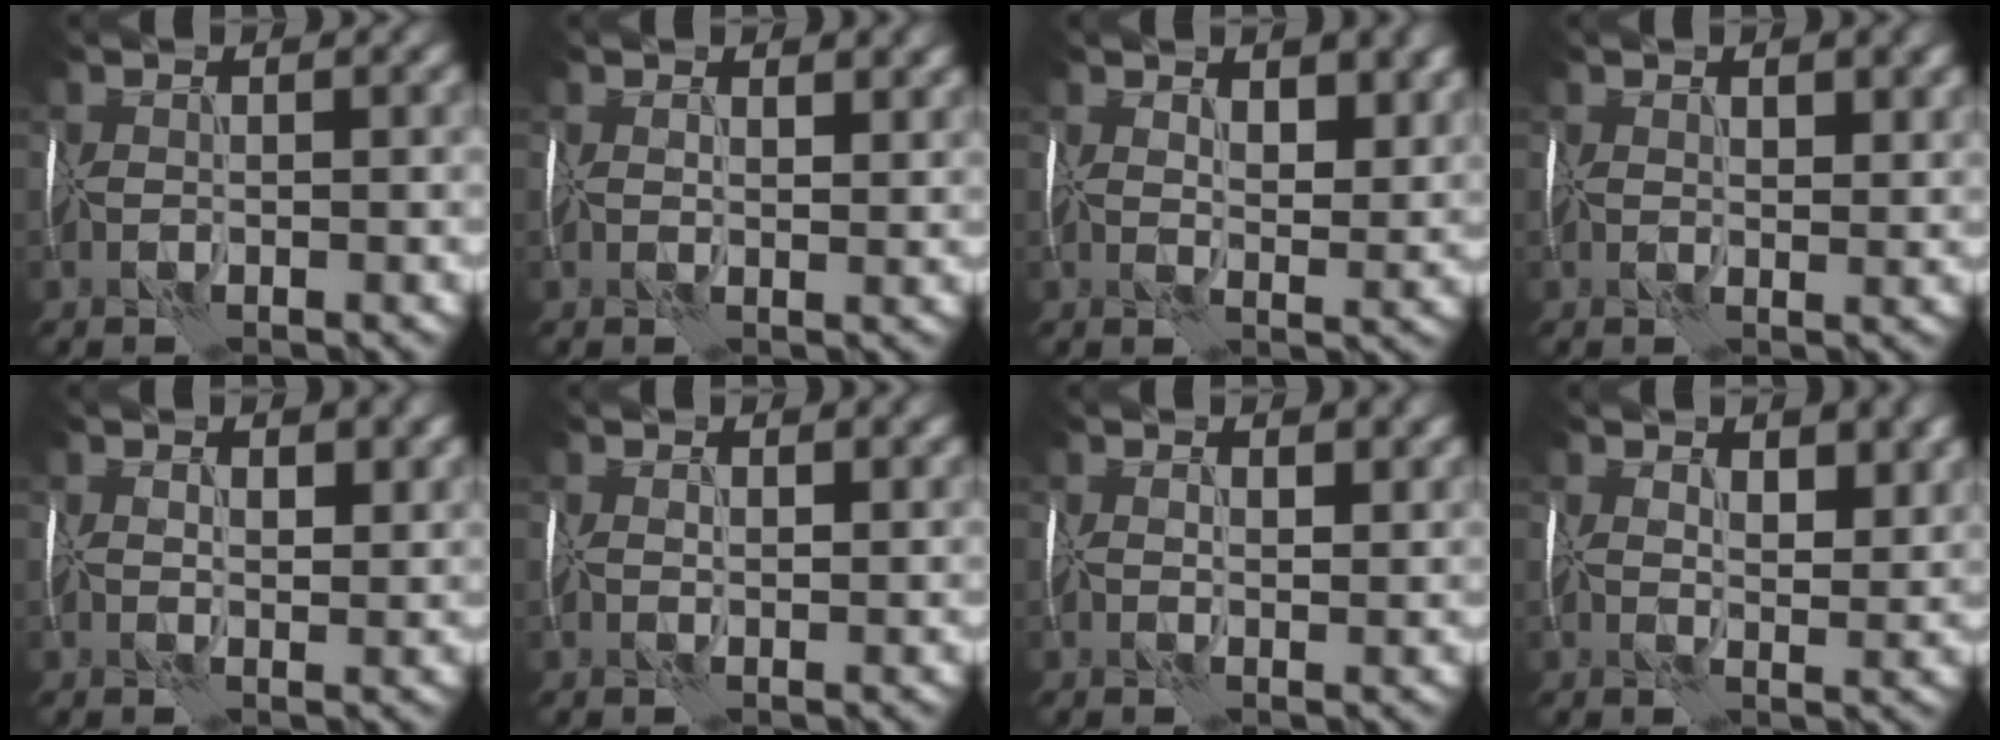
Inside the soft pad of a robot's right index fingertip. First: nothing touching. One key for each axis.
{"total": 2.3, "fx": 1.3, "fy": 1.2, "fz": 1.6, "tx": -0.019, "ty": 0.003, "tz": 0.018}
{"total": 4.7, "fx": 2.4, "fy": 2.1, "fz": 3.5, "tx": -0.048, "ty": 0.001, "tz": 0.038}
{"total": 3.0, "fx": 1.5, "fy": 1.2, "fz": 2.4, "tx": -0.034, "ty": 0.002, "tz": 0.028}
{"total": 2.7, "fx": 1.3, "fy": 1.2, "fz": 2.0, "tx": -0.028, "ty": 0.002, "tz": 0.023}
{"total": 1.6, "fx": 1.0, "fy": 0.7, "fz": 1.0, "tx": -0.013, "ty": 0.000, "tz": 0.019}
{"total": 2.4, "fx": 1.2, "fy": 1.2, "fz": 1.7, "tx": -0.021, "ty": 0.003, "tz": 0.020}
{"total": 4.3, "fx": 2.3, "fy": 1.9, "fz": 3.1, "tx": -0.043, "ty": 0.000, "tz": 0.035}